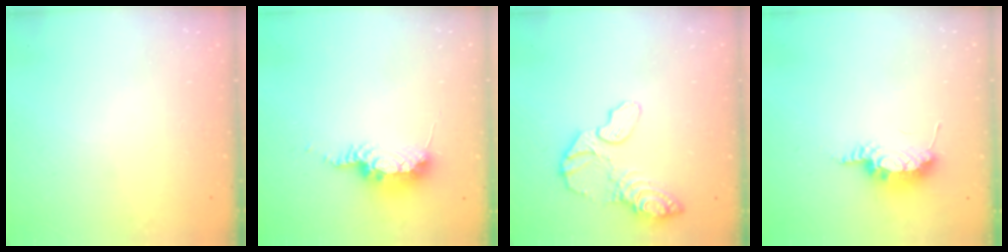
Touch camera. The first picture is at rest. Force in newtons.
{"total": 8.2, "press": 8.1, "slide": 1.5}
{"total": 11.4, "press": 11.4, "slide": 0.9}
{"total": 8.3, "press": 8.3, "slide": 0.9}